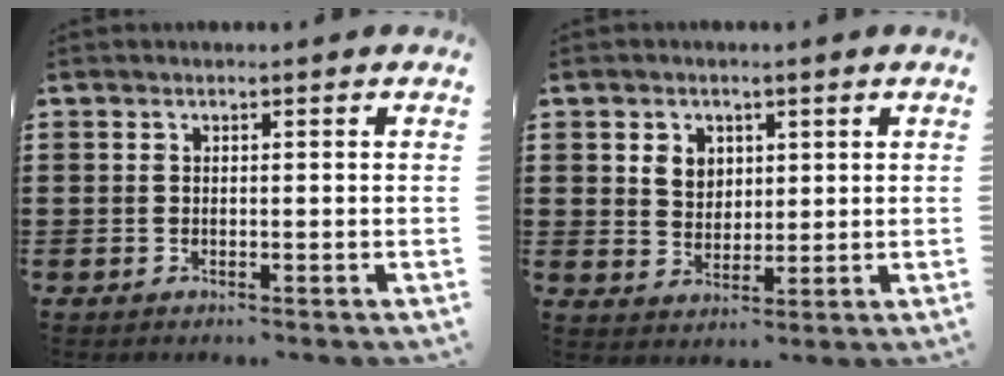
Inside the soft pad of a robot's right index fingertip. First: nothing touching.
{"total": 3.6, "force": [1.7, 3.0, 1.0], "torque": [-0.025, 0.008, 0.029]}